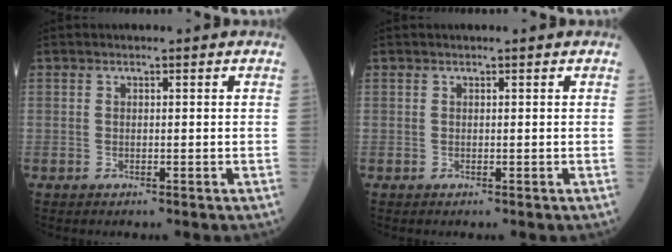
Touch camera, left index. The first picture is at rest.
{"total": 0.0}